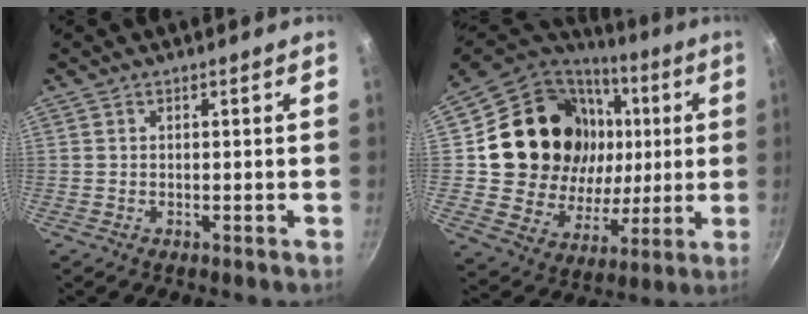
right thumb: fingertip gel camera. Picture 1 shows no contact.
{"total": 26.9, "force": [4.4, 22.0, 14.8], "torque": [-0.235, 0.007, 0.088]}